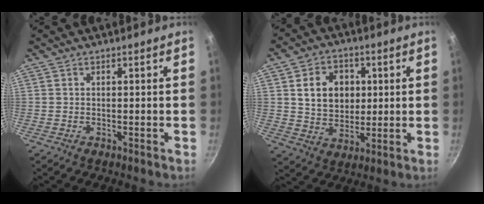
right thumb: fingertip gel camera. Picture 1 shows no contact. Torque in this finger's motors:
{"motor_torque": [-1.03, 1.33, 0.36, 0.57, 0.06]}